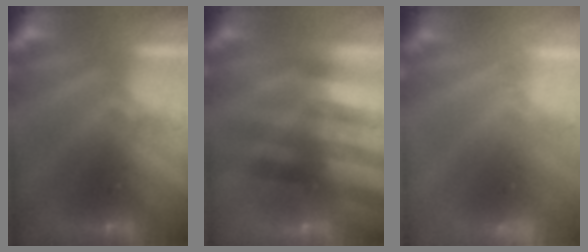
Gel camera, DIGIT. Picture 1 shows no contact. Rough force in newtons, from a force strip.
{"total": 2.4}
{"total": 2.4}